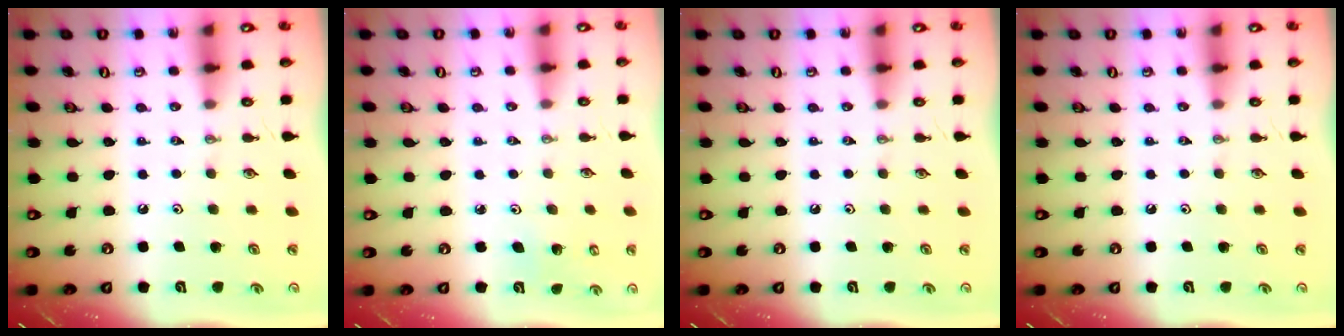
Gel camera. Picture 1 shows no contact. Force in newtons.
{"total": 2.8, "press": 2.7, "slide": 1.0}
{"total": 0.0}
{"total": 0.0}